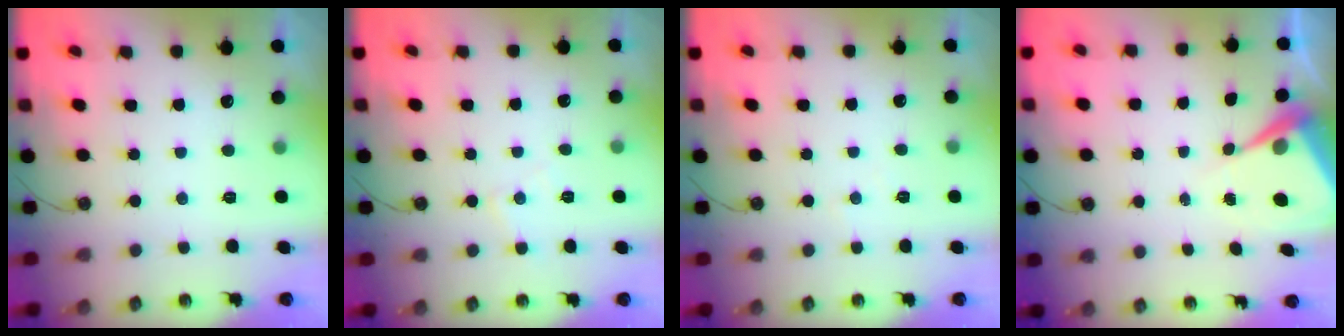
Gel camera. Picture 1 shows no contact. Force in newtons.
{"total": 5.0, "press": 4.9, "slide": 0.7}
{"total": 2.9, "press": 2.8, "slide": 0.7}
{"total": 6.8, "press": 6.8, "slide": 0.5}